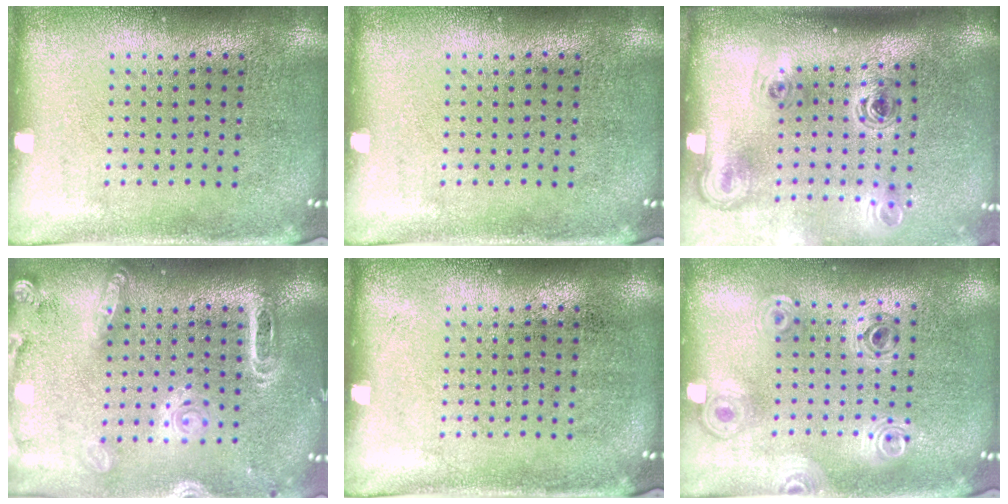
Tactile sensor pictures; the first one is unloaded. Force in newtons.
{"total": 0.0}
{"total": 2.2, "press": 1.5, "slide": 1.7}
{"total": 2.1, "press": 1.8, "slide": 1.0}
{"total": 0.0}
{"total": 0.9, "press": 0.9, "slide": 0.1}